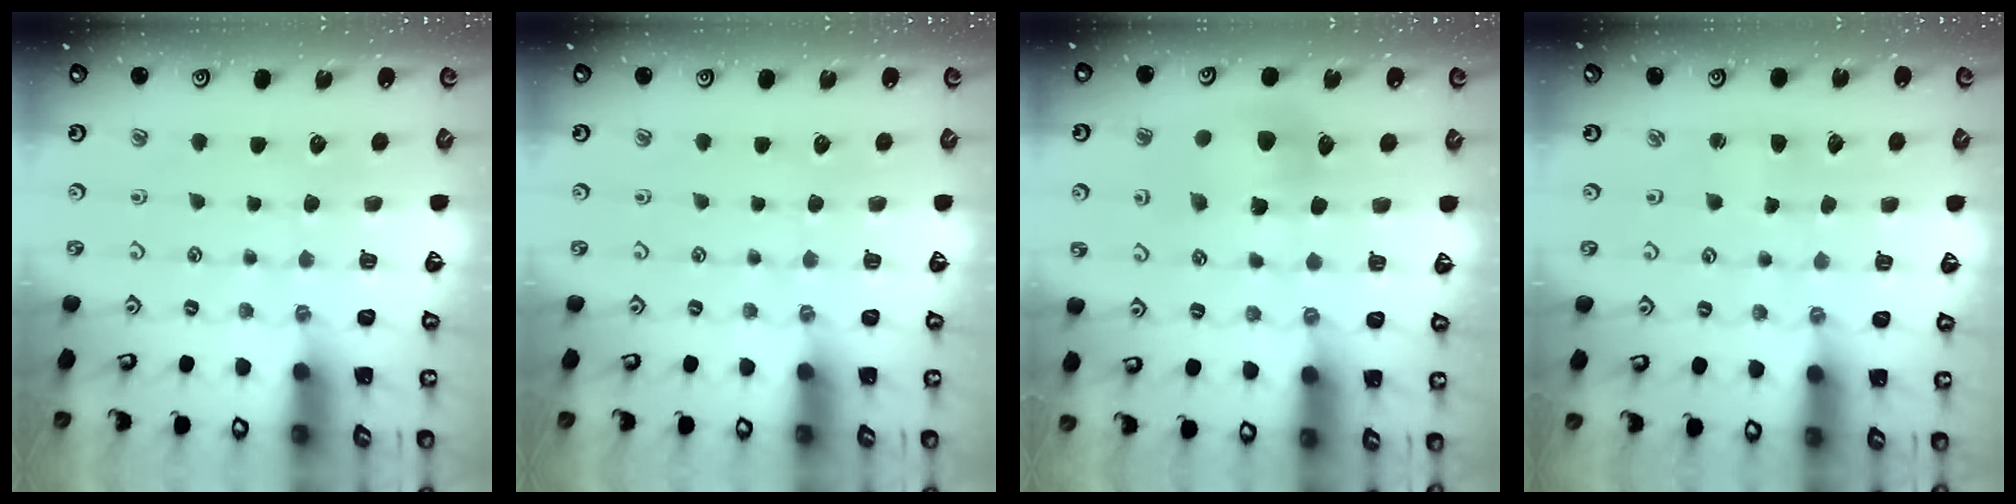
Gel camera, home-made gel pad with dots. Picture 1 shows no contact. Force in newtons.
{"total": 0.0}
{"total": 7.4, "press": 7.4, "slide": 0.8}
{"total": 1.9, "press": 1.9, "slide": 0.2}